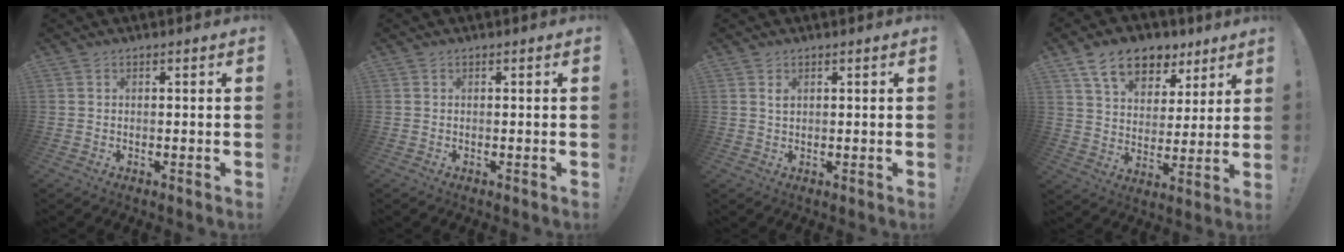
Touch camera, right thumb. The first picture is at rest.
{"total": 0.0}
{"total": 1.5, "force": [0.8, 0.8, 0.9], "torque": [-0.019, 0.001, 0.016]}
{"total": 14.3, "force": [9.1, 8.8, 6.6], "torque": [-0.105, -0.051, 0.168]}